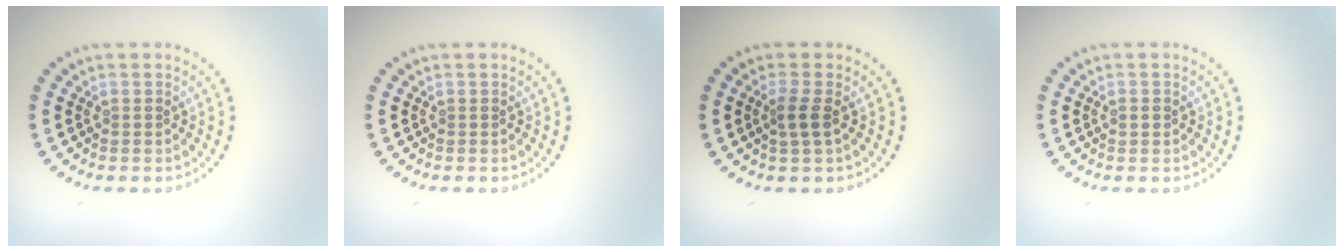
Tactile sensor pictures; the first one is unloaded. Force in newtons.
{"total": 0.0}
{"total": 1.7, "press": 1.4, "slide": 1.0}
{"total": 0.9, "press": 0.9, "slide": 0.2}